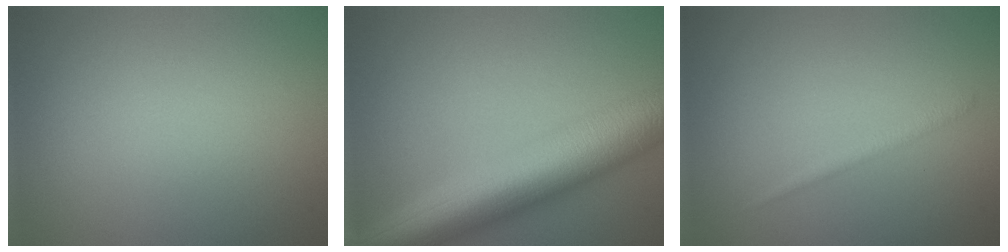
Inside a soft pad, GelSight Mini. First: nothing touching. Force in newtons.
{"total": 11.5, "press": 11.5, "slide": 0.1}
{"total": 1.0, "press": 1.0, "slide": 0.1}